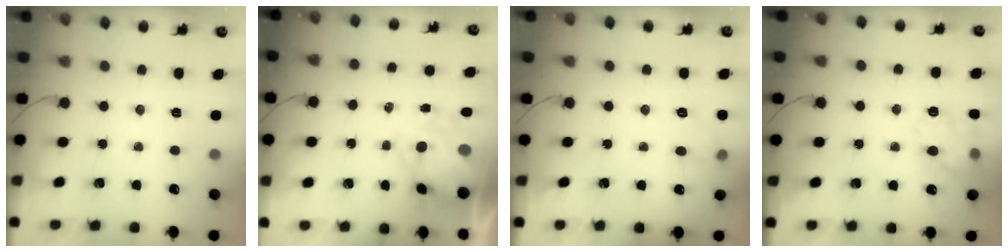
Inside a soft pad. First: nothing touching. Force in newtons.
{"total": 6.9, "press": 6.6, "slide": 1.8}
{"total": 5.0, "press": 4.5, "slide": 2.1}
{"total": 12.0, "press": 11.9, "slide": 1.4}